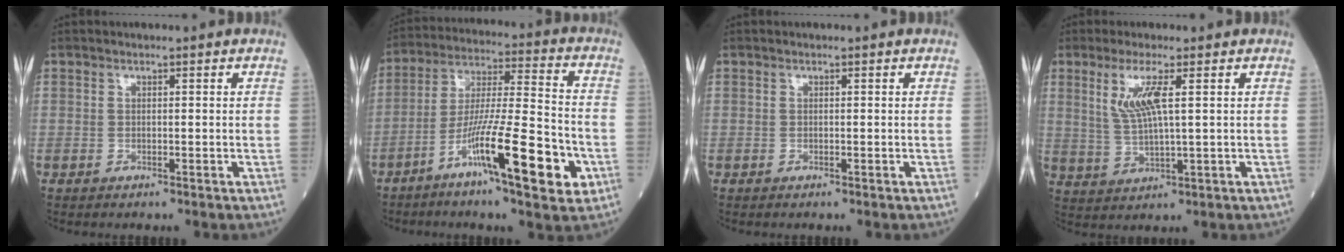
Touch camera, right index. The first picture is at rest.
{"total": 16.2, "force": [-7.2, 1.1, 14.5], "torque": [-0.254, -0.013, -0.121]}
{"total": 0.0}
{"total": 6.1, "force": [2.2, 0.3, 5.7], "torque": [-0.124, -0.002, 0.051]}